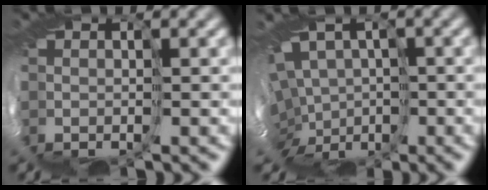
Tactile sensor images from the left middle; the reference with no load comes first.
{"total": 9.0, "force": [-1.7, 7.9, 4.1], "torque": [-0.096, -0.022, -0.033]}